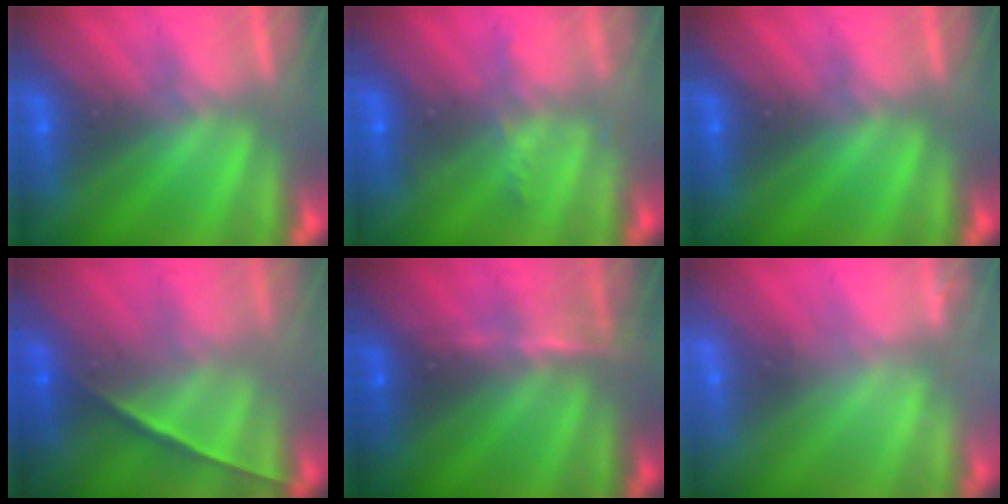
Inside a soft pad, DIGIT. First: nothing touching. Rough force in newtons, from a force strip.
{"total": 2.3}
{"total": 0.0}
{"total": 1.1}
{"total": 2.8}
{"total": 2.4}